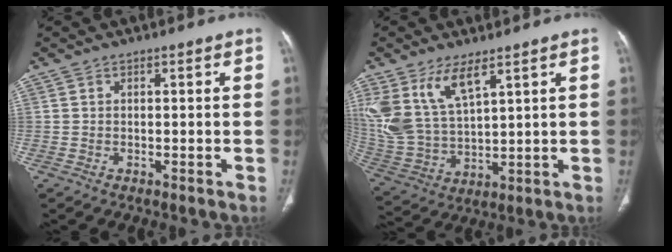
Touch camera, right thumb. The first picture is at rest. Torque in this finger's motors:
{"motor_torque": [0.10, 0.62, 0.98, 1.09, 0.41]}